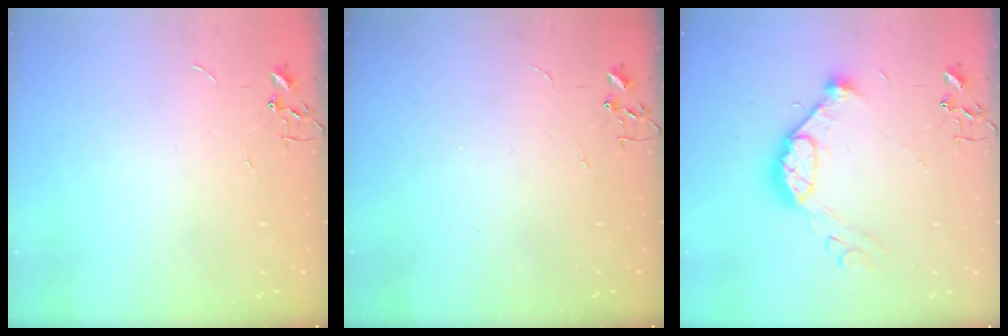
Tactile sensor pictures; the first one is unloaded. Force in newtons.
{"total": 0.0}
{"total": 12.9, "press": 12.8, "slide": 1.2}